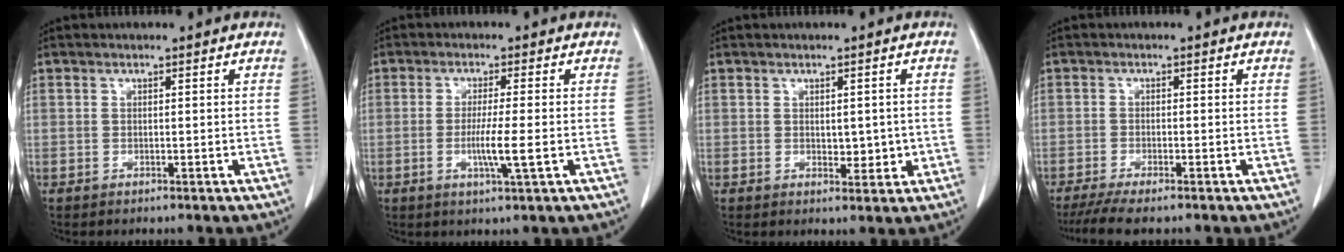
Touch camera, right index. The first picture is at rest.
{"total": 5.4, "force": [-1.2, -0.3, 5.2], "torque": [-0.098, -0.011, -0.022]}
{"total": 3.7, "force": [-0.1, 2.1, 3.1], "torque": [-0.040, 0.002, 0.008]}
{"total": 6.4, "force": [-4.9, 1.1, 3.9], "torque": [-0.065, -0.013, -0.079]}